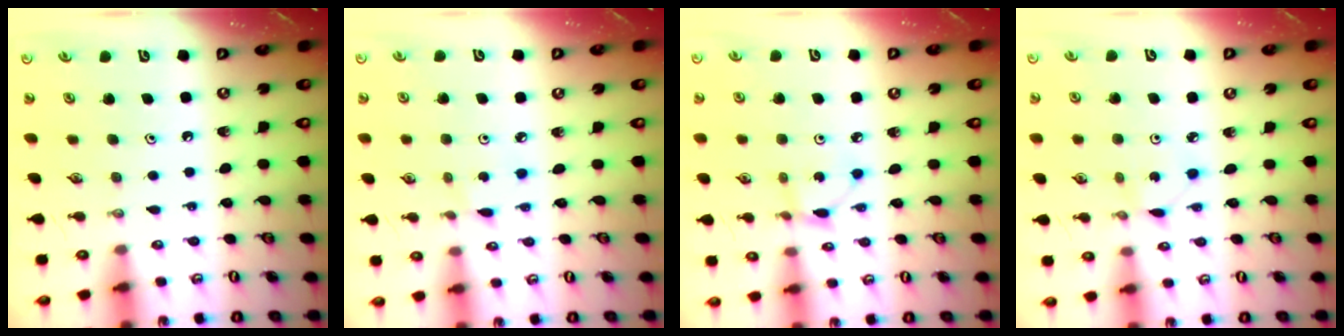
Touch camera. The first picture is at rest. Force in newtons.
{"total": 2.3, "press": 2.3, "slide": 0.3}
{"total": 2.4, "press": 2.4, "slide": 0.3}
{"total": 1.0, "press": 1.0, "slide": 0.1}